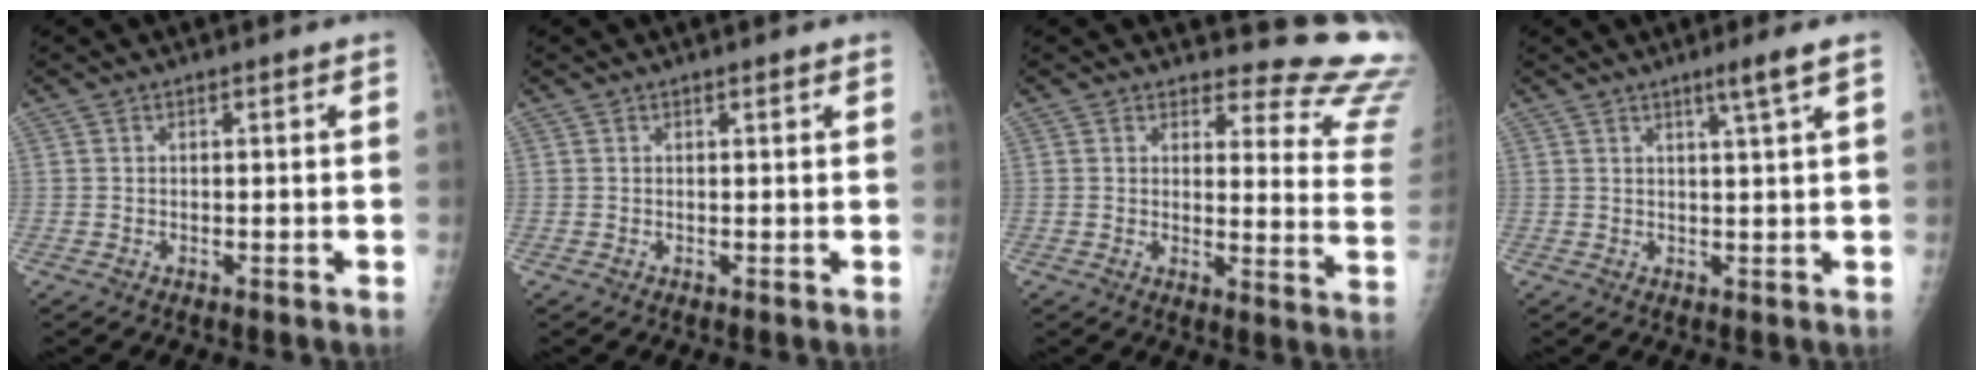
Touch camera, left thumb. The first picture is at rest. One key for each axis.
{"total": 0.6, "fx": 0.4, "fy": 0.2, "fz": 0.3, "tx": -0.007, "ty": -0.002, "tz": 0.005}
{"total": 16.1, "fx": 15.6, "fy": 3.7, "fz": 2.1, "tx": 0.028, "ty": -0.173, "tz": 0.138}
{"total": 3.3, "fx": 1.9, "fy": -0.8, "fz": 2.7, "tx": -0.049, "ty": -0.013, "tz": 0.035}